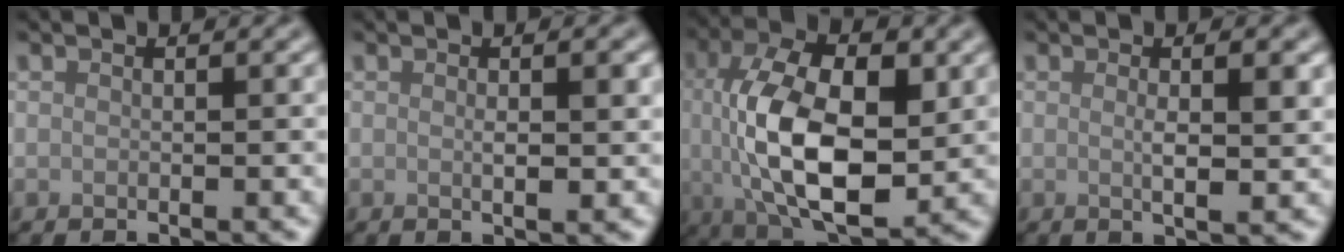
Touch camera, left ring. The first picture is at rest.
{"total": 2.2, "force": [0.3, 0.4, 2.1], "torque": [-0.033, -0.001, 0.003]}
{"total": 12.0, "force": [0.1, 6.5, 10.1], "torque": [-0.190, -0.009, 0.009]}
{"total": 3.3, "force": [0.4, 0.7, 3.1], "torque": [-0.050, -0.003, 0.006]}